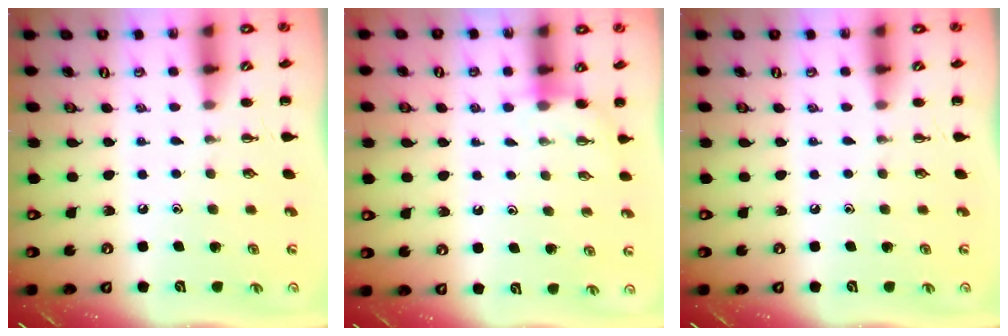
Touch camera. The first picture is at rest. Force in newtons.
{"total": 2.6, "press": 2.5, "slide": 0.9}
{"total": 0.0}